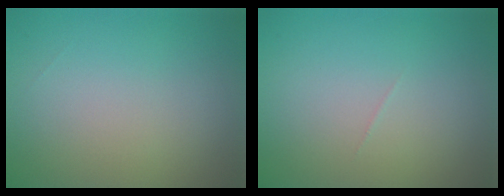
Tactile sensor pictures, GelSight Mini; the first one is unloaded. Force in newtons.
{"total": 0.0}